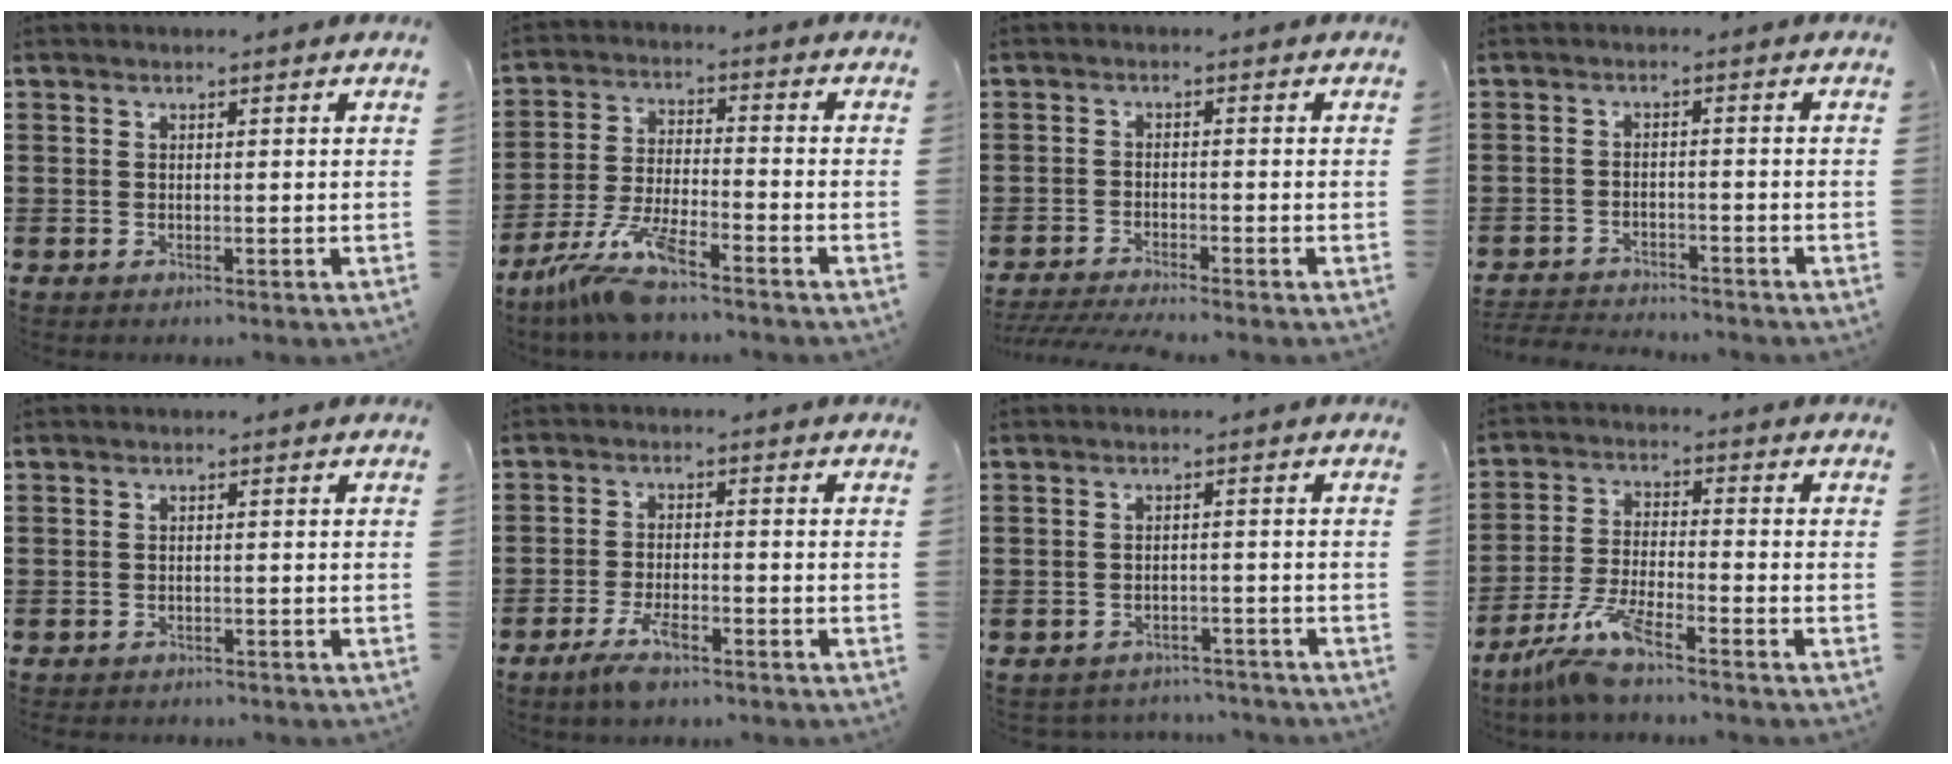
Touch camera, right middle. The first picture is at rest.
{"total": 8.2, "force": [-6.7, 0.4, 4.7], "torque": [-0.112, -0.015, -0.133]}
{"total": 2.6, "force": [-2.4, -0.2, 1.0], "torque": [-0.023, -0.003, -0.050]}
{"total": 2.9, "force": [-2.9, 0.4, 0.0], "torque": [-0.007, -0.003, -0.061]}
{"total": 0.7, "force": [-0.7, 0.2, 0.0], "torque": [-0.002, 0.000, -0.015]}
{"total": 4.7, "force": [-2.9, 1.4, 3.4], "torque": [-0.075, 0.000, -0.057]}
{"total": 2.0, "force": [-2.0, 0.4, -0.1], "torque": [-0.006, -0.001, -0.045]}
{"total": 7.1, "force": [-5.7, 0.5, 4.1], "torque": [-0.099, -0.014, -0.112]}